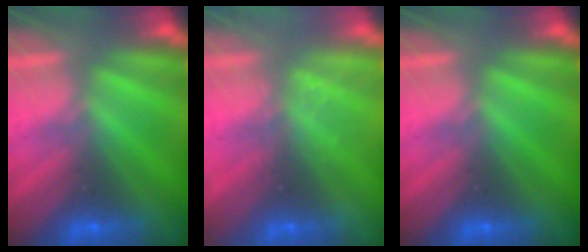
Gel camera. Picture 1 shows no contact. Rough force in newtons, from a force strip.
{"total": 2.1}
{"total": 0.0}